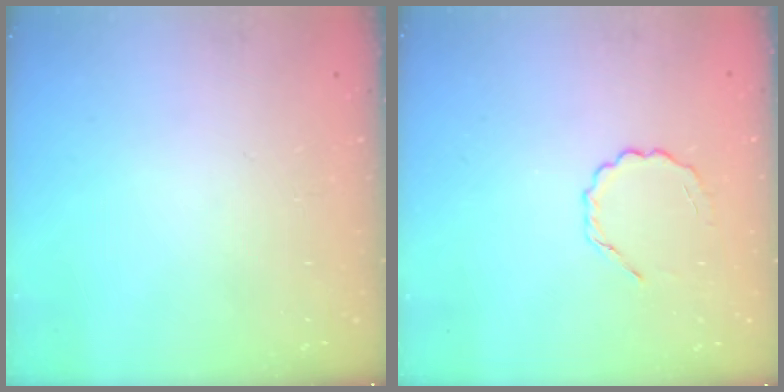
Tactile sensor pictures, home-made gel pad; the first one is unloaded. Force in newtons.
{"total": 2.5, "press": 2.3, "slide": 0.9}